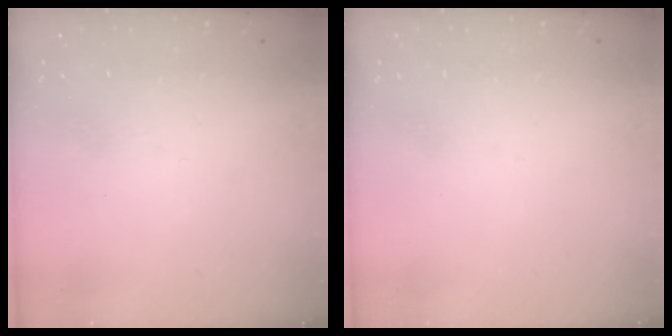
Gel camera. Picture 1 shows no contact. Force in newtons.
{"total": 0.0}